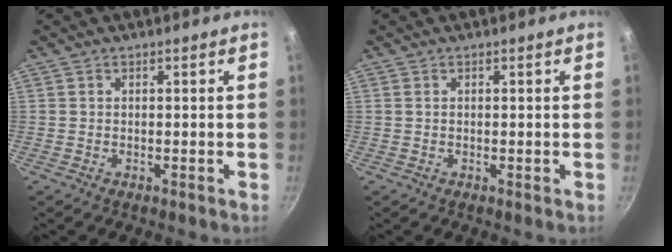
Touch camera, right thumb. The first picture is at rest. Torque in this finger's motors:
{"motor_torque": [-0.26, -0.13, 0.03, 0.22, -0.03]}